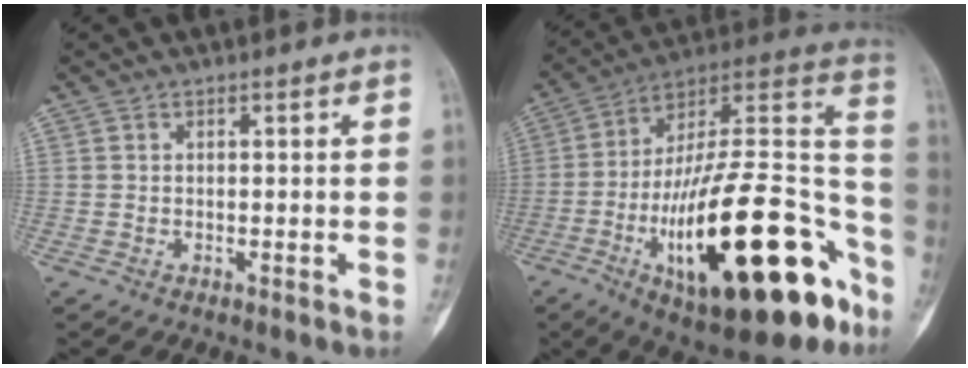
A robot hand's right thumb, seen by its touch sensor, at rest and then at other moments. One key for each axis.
{"total": 34.8, "fx": -13.9, "fy": 12.6, "fz": 29.3, "tx": -0.396, "ty": 0.062, "tz": -0.211}